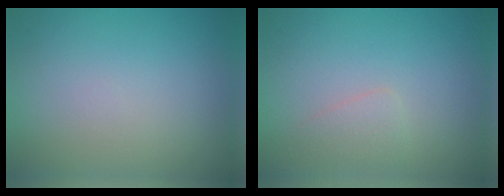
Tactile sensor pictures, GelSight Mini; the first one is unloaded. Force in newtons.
{"total": 1.2, "press": 1.2, "slide": 0.0}